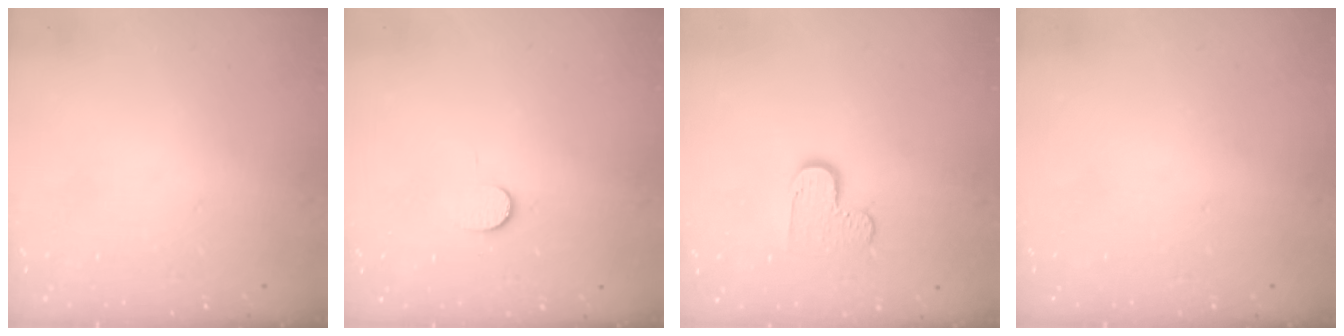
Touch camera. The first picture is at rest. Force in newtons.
{"total": 6.0, "press": 6.0, "slide": 0.5}
{"total": 6.3, "press": 6.3, "slide": 0.4}
{"total": 0.0}